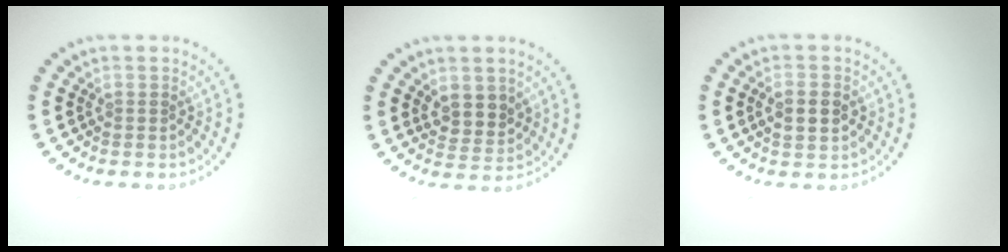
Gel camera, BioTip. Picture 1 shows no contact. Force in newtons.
{"total": 2.5, "press": 2.3, "slide": 1.0}
{"total": 2.5, "press": 2.4, "slide": 0.2}